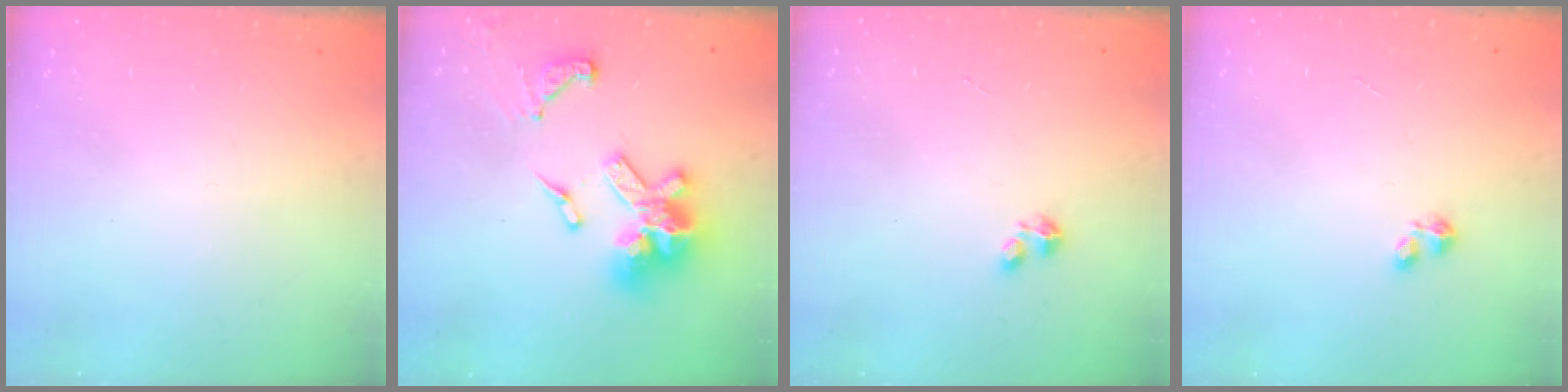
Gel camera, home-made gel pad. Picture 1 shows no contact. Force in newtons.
{"total": 17.8, "press": 17.7, "slide": 1.7}
{"total": 1.8, "press": 1.8, "slide": 0.4}
{"total": 2.2, "press": 2.2, "slide": 0.4}